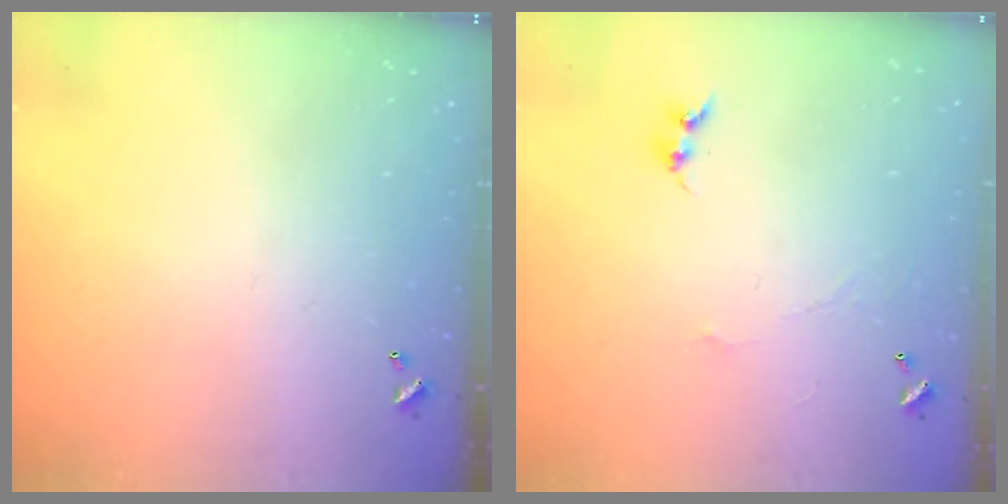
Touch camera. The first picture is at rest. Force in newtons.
{"total": 0.6, "press": 0.3, "slide": 0.5}